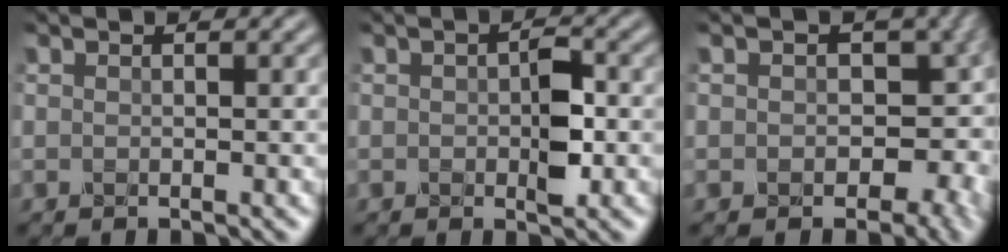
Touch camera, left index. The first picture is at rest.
{"total": 3.0, "force": [-0.2, 1.3, 2.6], "torque": [-0.041, -0.001, -0.003]}
{"total": 6.7, "force": [0.0, 5.0, 4.5], "torque": [-0.047, -0.011, -0.001]}